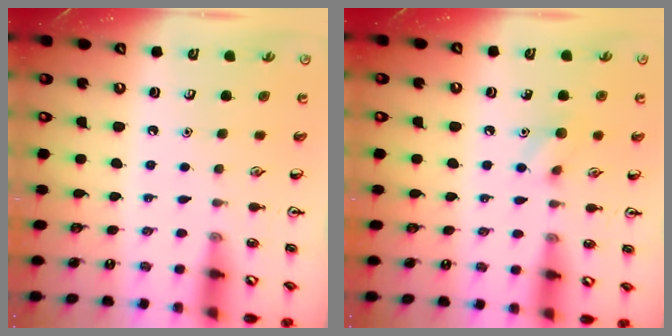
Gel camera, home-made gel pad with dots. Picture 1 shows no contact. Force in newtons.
{"total": 6.3, "press": 6.2, "slide": 1.1}